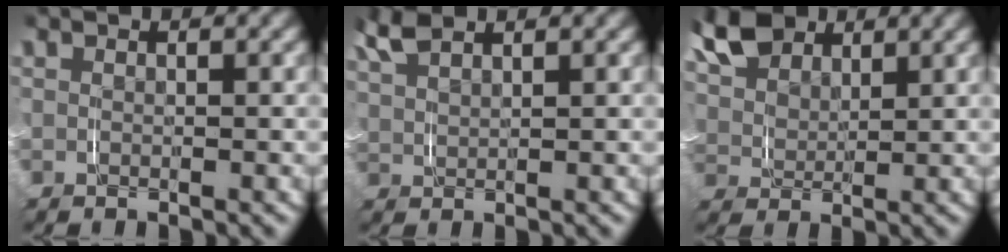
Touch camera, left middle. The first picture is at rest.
{"total": 2.6, "force": [2.2, 0.9, 1.1], "torque": [-0.041, 0.002, 0.046]}
{"total": 7.4, "force": [4.1, 4.6, 4.1], "torque": [-0.099, -0.002, 0.072]}